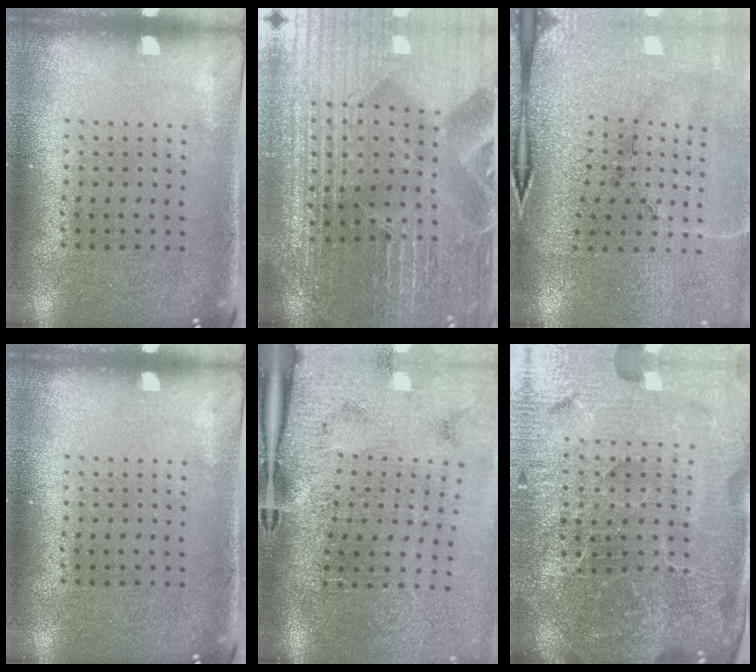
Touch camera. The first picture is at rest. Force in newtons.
{"total": 4.5, "press": 4.4, "slide": 1.3}
{"total": 3.7, "press": 3.6, "slide": 0.7}
{"total": 0.0}
{"total": 4.7, "press": 3.6, "slide": 2.9}
{"total": 6.6, "press": 5.9, "slide": 3.0}